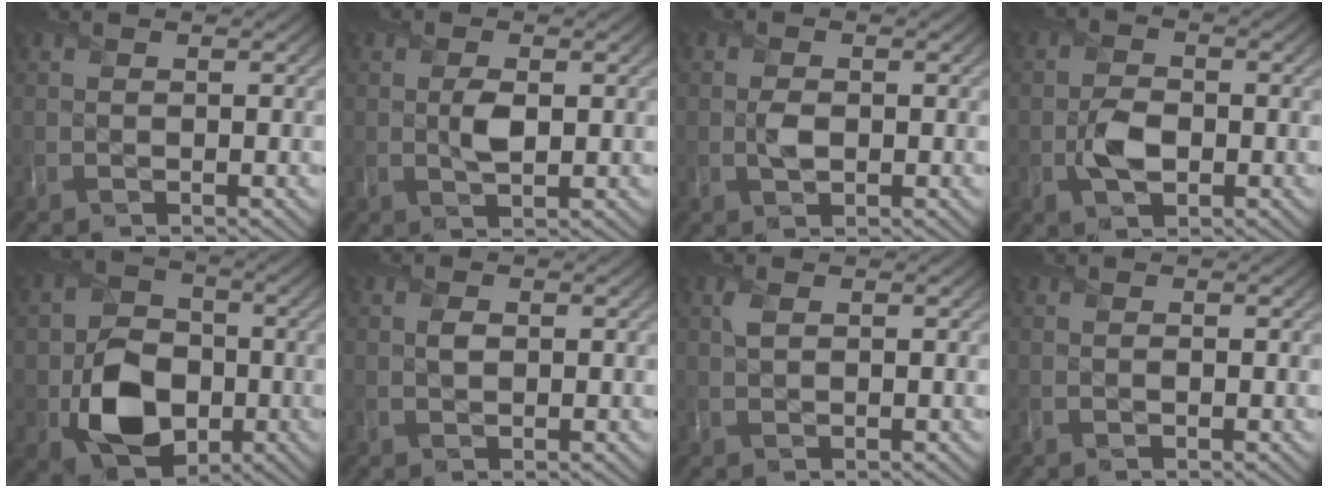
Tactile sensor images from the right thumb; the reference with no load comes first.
{"total": 2.8, "force": [0.2, 1.5, 2.3], "torque": [-0.048, -0.003, 0.004]}
{"total": 1.8, "force": [-0.1, 1.3, 1.3], "torque": [-0.028, -0.001, -0.002]}
{"total": 4.0, "force": [-1.0, 2.7, 2.7], "torque": [-0.060, -0.002, -0.022]}
{"total": 9.9, "force": [-2.6, 7.7, 5.7], "torque": [-0.115, -0.016, -0.051]}
{"total": 1.1, "force": [0.3, 0.8, 0.7], "torque": [-0.014, 0.002, 0.005]}
{"total": 1.2, "force": [0.5, 0.6, 0.9], "torque": [-0.026, 0.001, 0.011]}
{"total": 0.0}